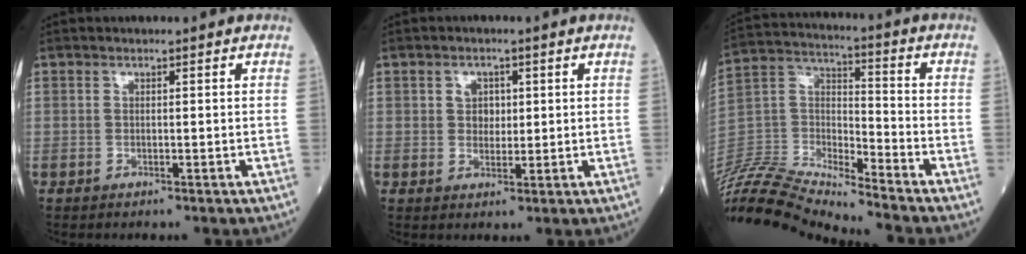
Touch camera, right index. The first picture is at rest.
{"total": 2.7, "force": [0.8, 2.0, 1.6], "torque": [-0.021, 0.002, 0.013]}
{"total": 16.6, "force": [-16.2, -0.2, 3.5], "torque": [-0.070, 0.036, -0.307]}